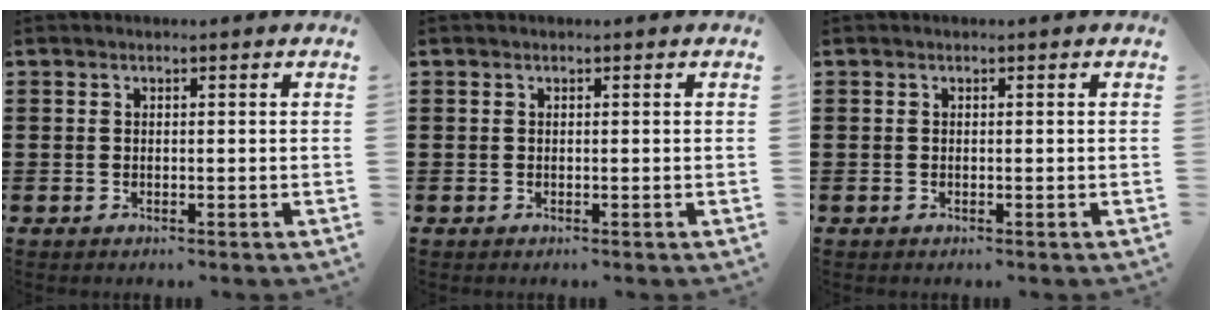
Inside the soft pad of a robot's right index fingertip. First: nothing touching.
{"total": 0.0}
{"total": 0.0}